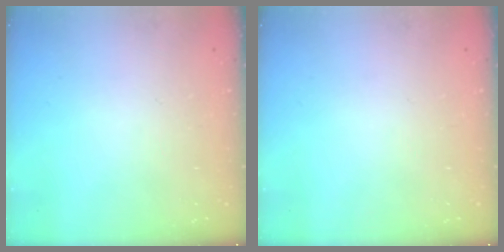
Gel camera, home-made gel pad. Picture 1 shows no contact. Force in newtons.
{"total": 0.0}